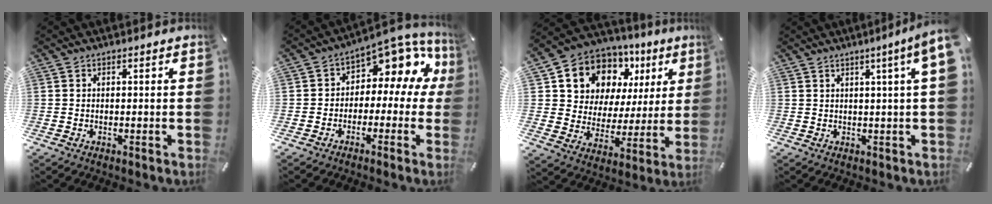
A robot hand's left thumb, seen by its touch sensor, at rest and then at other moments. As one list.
[{"total": 8.7, "force": [3.3, 6.0, 5.3], "torque": [-0.077, -0.032, 0.056]}, {"total": 11.3, "force": [6.5, 8.7, 2.9], "torque": [-0.060, -0.058, 0.122]}, {"total": 6.2, "force": [2.6, 0.0, 5.6], "torque": [-0.100, -0.008, 0.042]}]